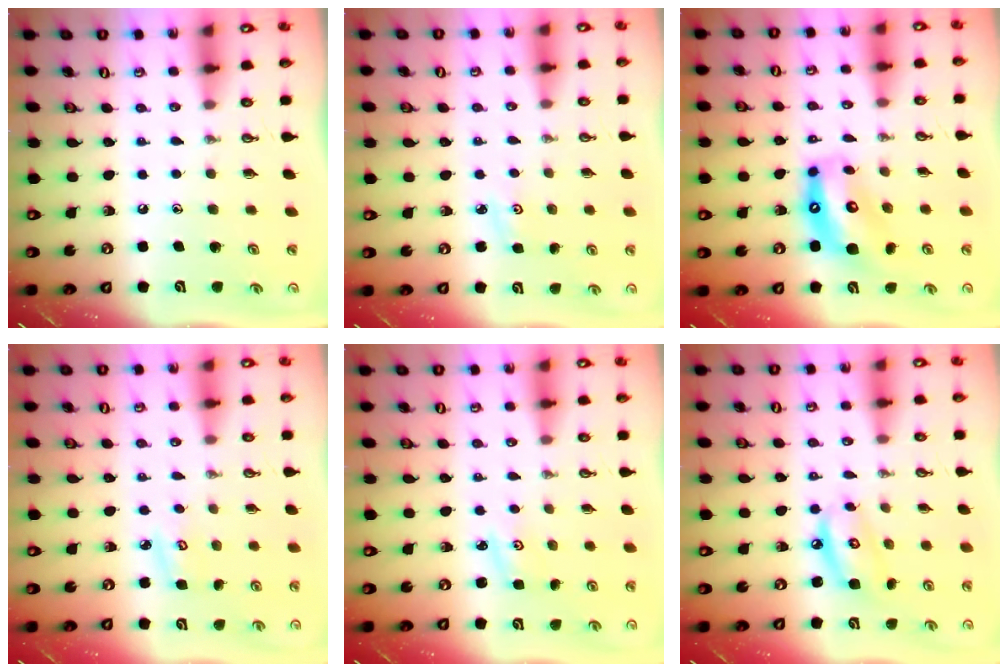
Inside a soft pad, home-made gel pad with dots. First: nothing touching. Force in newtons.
{"total": 2.7, "press": 2.6, "slide": 0.4}
{"total": 10.8, "press": 10.7, "slide": 1.2}
{"total": 4.7, "press": 4.7, "slide": 0.4}
{"total": 2.5, "press": 2.5, "slide": 0.3}
{"total": 7.8, "press": 7.7, "slide": 0.7}